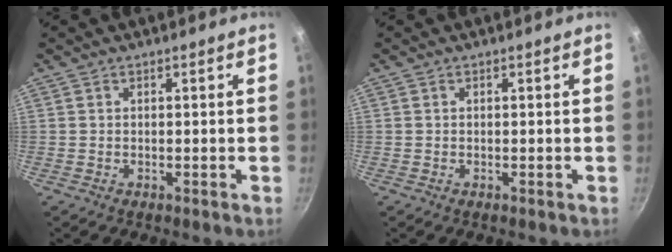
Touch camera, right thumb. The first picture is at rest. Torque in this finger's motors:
{"motor_torque": [0.01, 0.01, 0.06, -0.02, 0.00]}